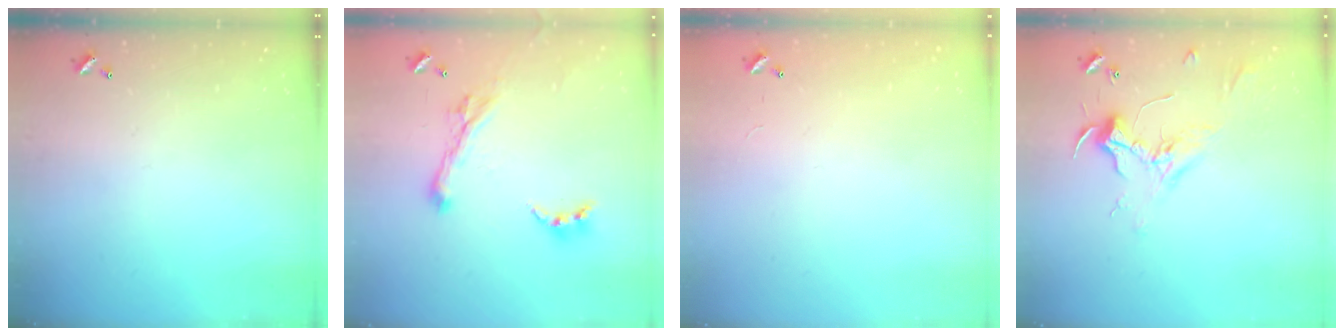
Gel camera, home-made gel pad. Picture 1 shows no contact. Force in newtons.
{"total": 2.8, "press": 2.5, "slide": 1.3}
{"total": 7.2, "press": 7.2, "slide": 0.5}
{"total": 2.3, "press": 2.2, "slide": 0.7}